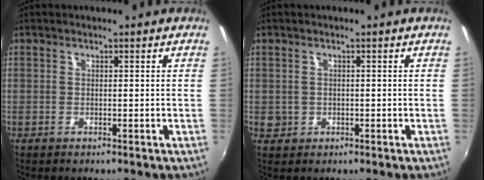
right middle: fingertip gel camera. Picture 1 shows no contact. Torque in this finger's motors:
{"motor_torque": [0.28, -0.33, 0.00, 0.01]}